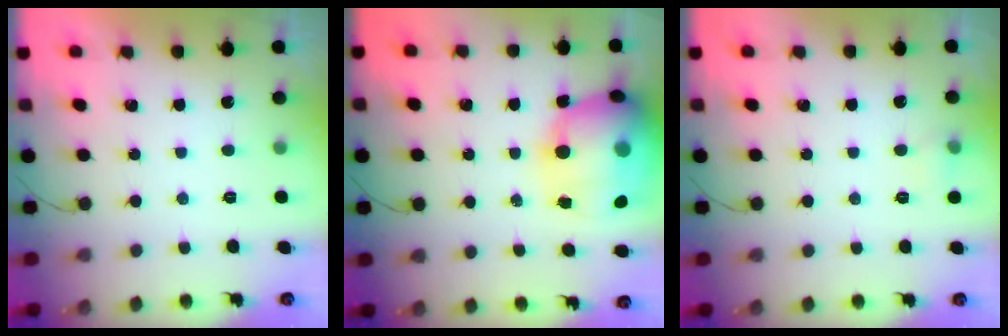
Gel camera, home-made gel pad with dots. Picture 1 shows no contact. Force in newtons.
{"total": 26.4, "press": 25.8, "slide": 5.3}
{"total": 3.8, "press": 3.7, "slide": 0.9}